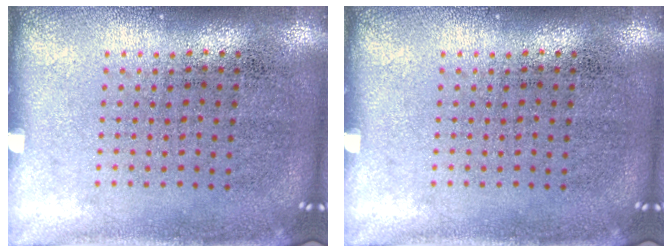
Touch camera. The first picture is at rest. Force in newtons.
{"total": 0.0}